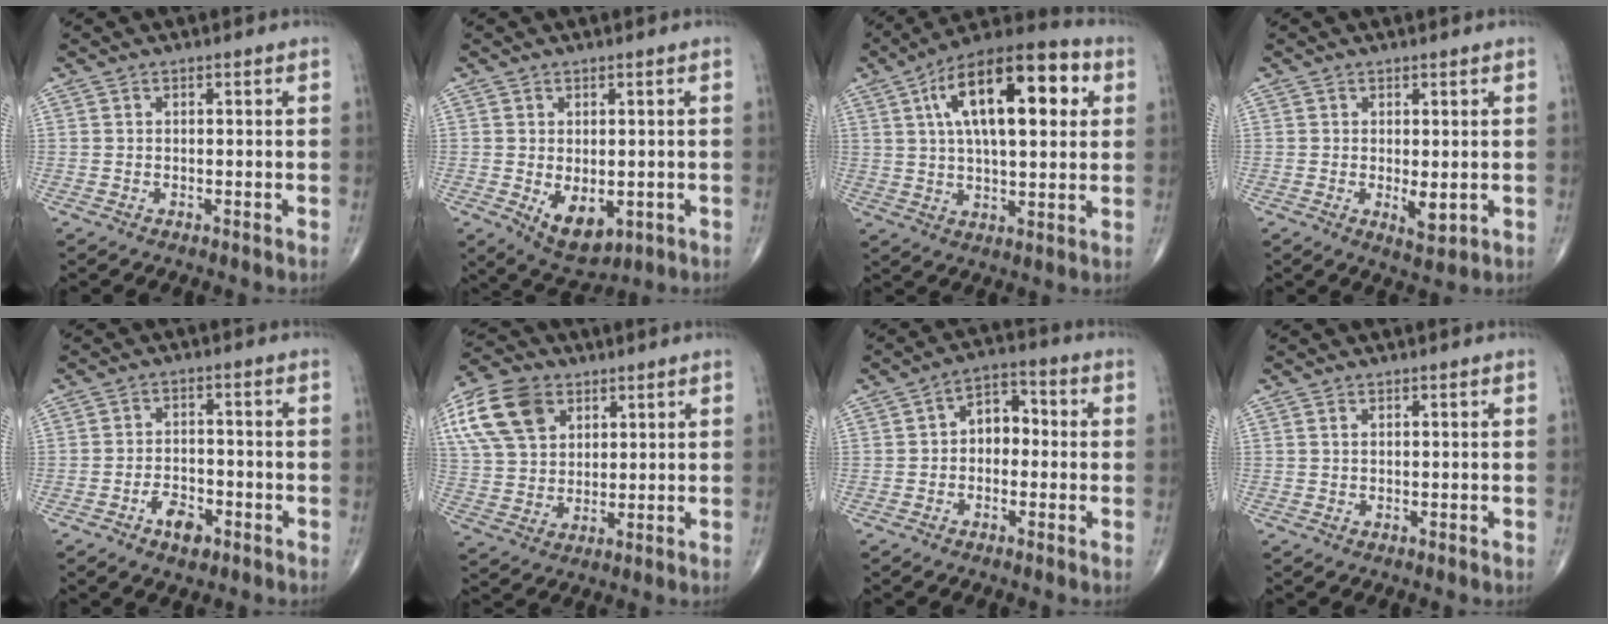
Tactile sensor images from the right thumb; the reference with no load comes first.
{"total": 7.4, "force": [-1.5, 4.4, 5.8], "torque": [-0.075, -0.011, -0.007]}
{"total": 21.2, "force": [6.2, 9.0, 18.2], "torque": [-0.277, 0.013, 0.089]}
{"total": 3.2, "force": [-0.2, 1.3, 2.9], "torque": [-0.042, -0.010, 0.002]}
{"total": 5.3, "force": [-2.9, 2.8, 3.4], "torque": [-0.044, 0.018, -0.047]}
{"total": 15.9, "force": [6.8, 11.0, 9.3], "torque": [-0.183, -0.001, 0.128]}
{"total": 6.4, "force": [-0.2, 4.5, 4.6], "torque": [-0.046, 0.026, -0.018]}
{"total": 0.5, "force": [0.2, 0.2, 0.4], "torque": [-0.012, 0.005, 0.005]}